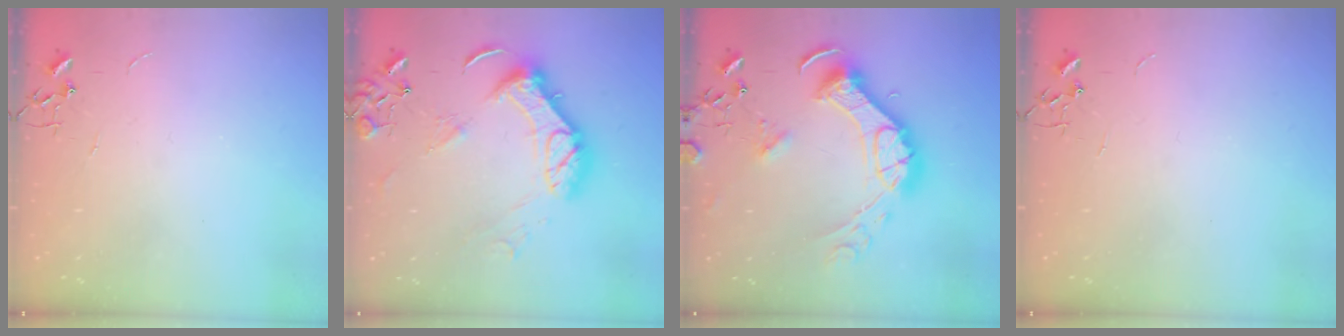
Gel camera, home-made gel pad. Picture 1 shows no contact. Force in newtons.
{"total": 16.9, "press": 16.7, "slide": 2.1}
{"total": 17.2, "press": 17.1, "slide": 2.0}
{"total": 0.0}